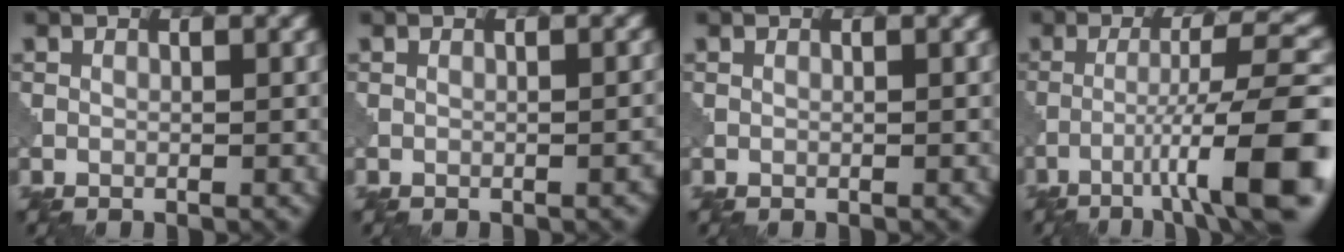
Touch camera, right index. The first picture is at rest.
{"total": 1.0, "force": [-0.4, 0.3, 0.8], "torque": [-0.005, 0.003, -0.006]}
{"total": 0.0}
{"total": 10.5, "force": [-4.3, 1.5, 9.4], "torque": [-0.132, 0.015, -0.063]}